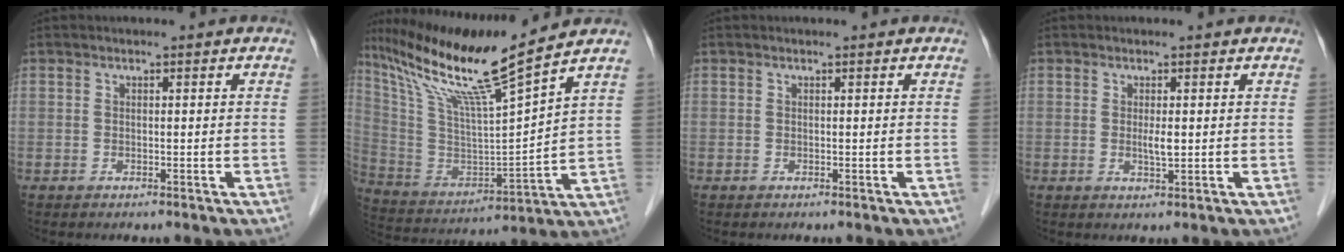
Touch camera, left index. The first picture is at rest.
{"total": 17.0, "force": [13.1, -1.6, 10.7], "torque": [-0.201, -0.006, 0.244]}
{"total": 0.0}
{"total": 1.7, "force": [0.3, 0.3, 1.7], "torque": [-0.033, -0.002, 0.005]}